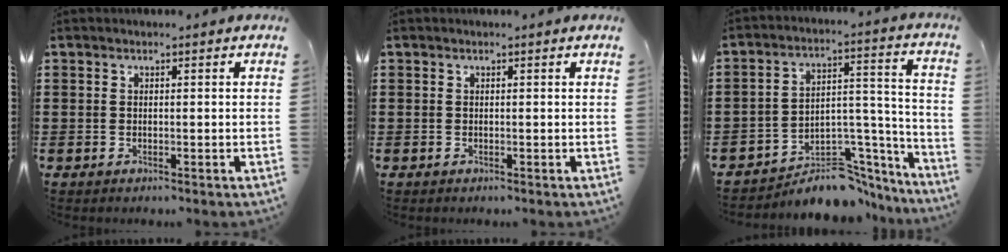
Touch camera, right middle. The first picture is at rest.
{"total": 0.0}
{"total": 8.1, "force": [-6.8, 3.2, 3.1], "torque": [-0.039, 0.020, -0.121]}